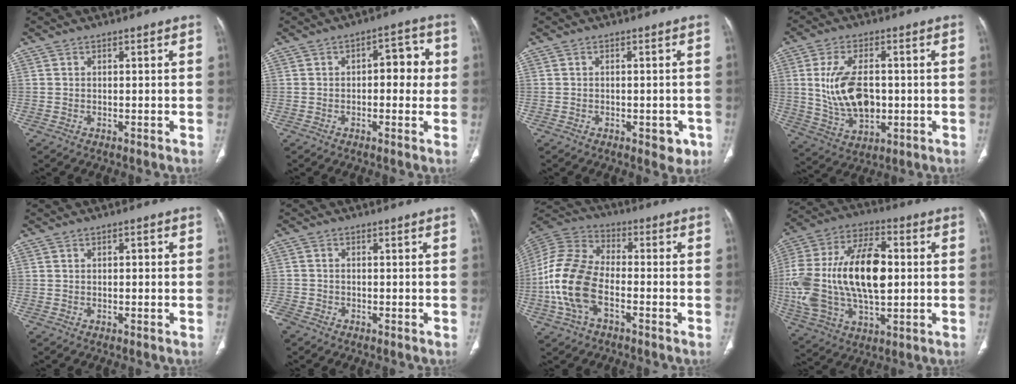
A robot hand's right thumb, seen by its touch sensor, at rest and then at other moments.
{"total": 7.3, "force": [0.4, 4.0, 6.1], "torque": [-0.042, 0.019, 0.001]}
{"total": 3.9, "force": [-1.6, 2.1, 2.8], "torque": [-0.015, 0.003, -0.015]}
{"total": 12.9, "force": [0.4, 7.7, 10.4], "torque": [-0.182, -0.004, 0.022]}
{"total": 1.1, "force": [0.1, 0.6, 0.9], "torque": [-0.008, 0.002, 0.000]}
{"total": 3.3, "force": [-2.3, 2.0, 1.2], "torque": [-0.033, 0.002, -0.046]}
{"total": 15.0, "force": [-4.1, 8.6, 11.6], "torque": [-0.253, 0.030, -0.084]}
{"total": 25.8, "force": [0.5, 13.8, 21.8], "torque": [-0.448, 0.013, 0.011]}